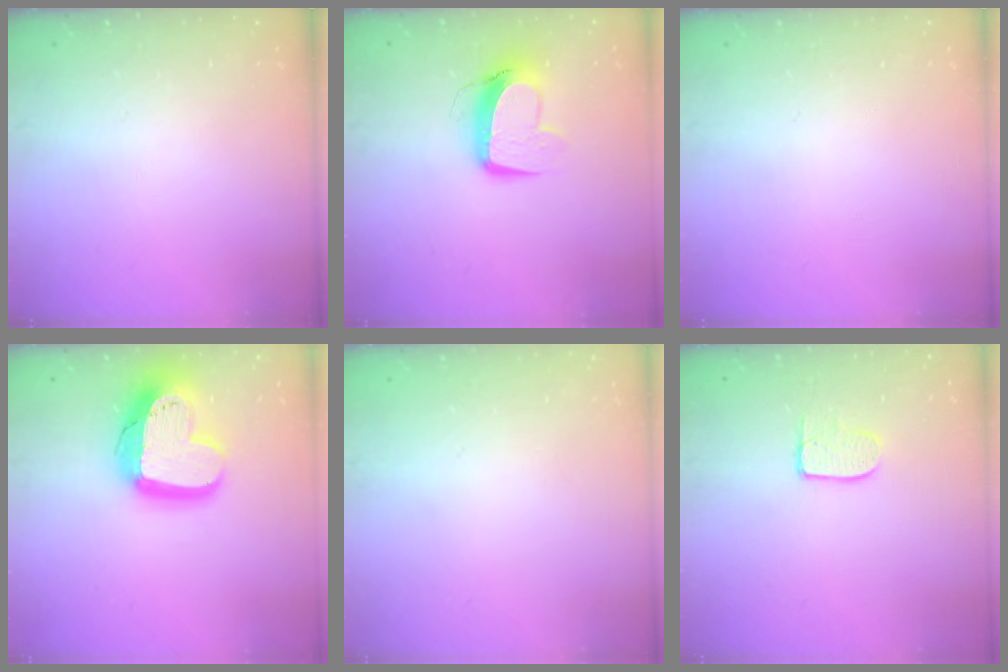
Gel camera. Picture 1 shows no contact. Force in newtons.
{"total": 11.4, "press": 11.3, "slide": 1.5}
{"total": 0.0}
{"total": 21.6, "press": 21.5, "slide": 1.9}
{"total": 0.0}
{"total": 6.8, "press": 6.7, "slide": 0.4}